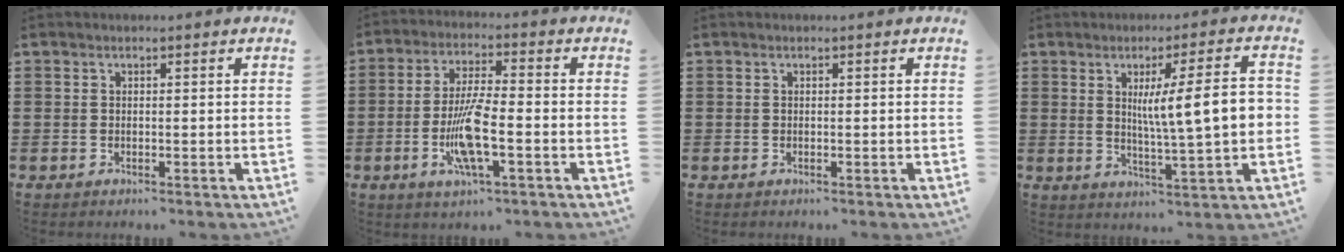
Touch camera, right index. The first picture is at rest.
{"total": 8.4, "force": [-2.3, 1.5, 7.9], "torque": [-0.163, -0.013, -0.046]}
{"total": 0.0}
{"total": 9.9, "force": [1.4, 1.4, 9.7], "torque": [-0.161, -0.002, 0.015]}